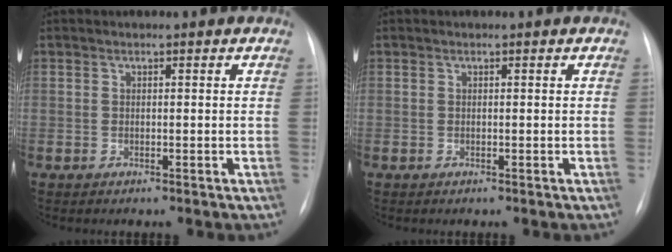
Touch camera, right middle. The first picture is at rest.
{"total": 0.0}